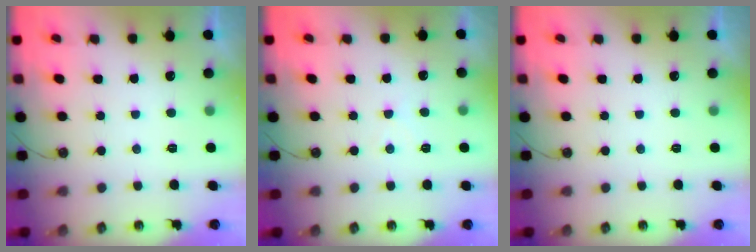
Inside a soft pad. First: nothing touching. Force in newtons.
{"total": 3.2, "press": 3.2, "slide": 0.5}
{"total": 0.0}